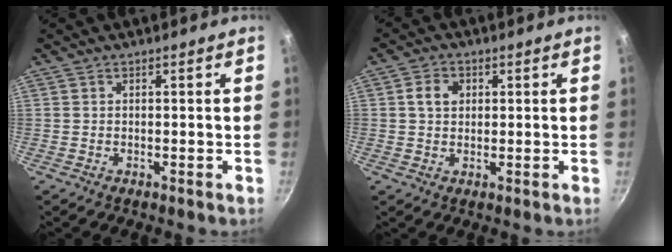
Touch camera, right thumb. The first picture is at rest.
{"total": 4.1, "force": [1.0, 3.1, 2.4], "torque": [-0.031, 0.005, 0.013]}